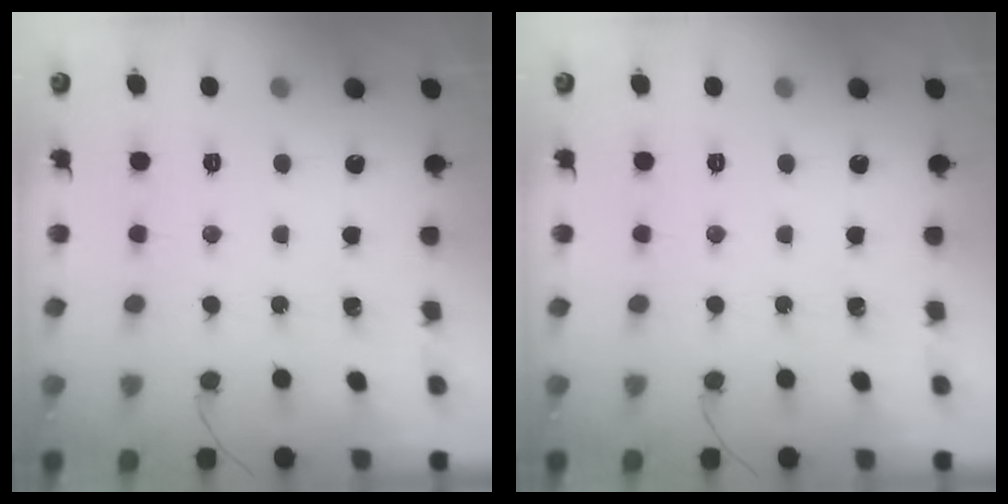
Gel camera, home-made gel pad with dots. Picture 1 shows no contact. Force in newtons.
{"total": 0.0}